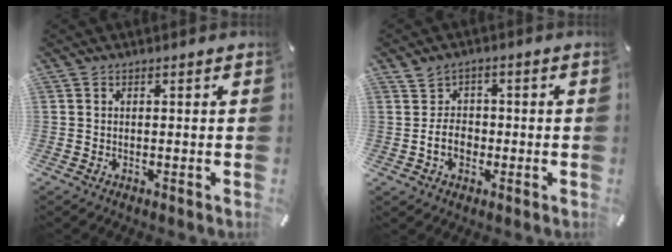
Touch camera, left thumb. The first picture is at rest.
{"total": 5.5, "force": [-0.8, 4.6, 3.0], "torque": [-0.048, 0.004, -0.016]}